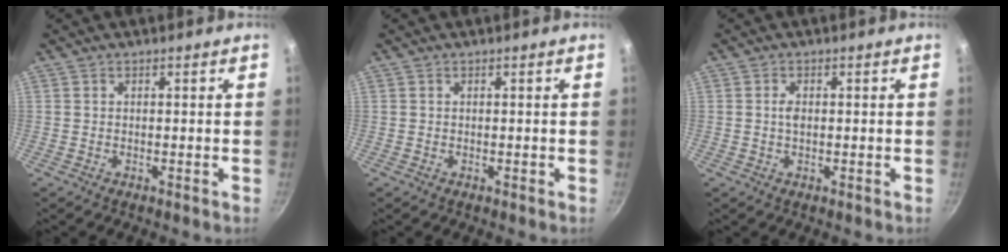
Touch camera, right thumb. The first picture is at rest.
{"total": 0.0}
{"total": 1.6, "force": [0.1, 0.9, 1.3], "torque": [-0.021, 0.003, 0.000]}